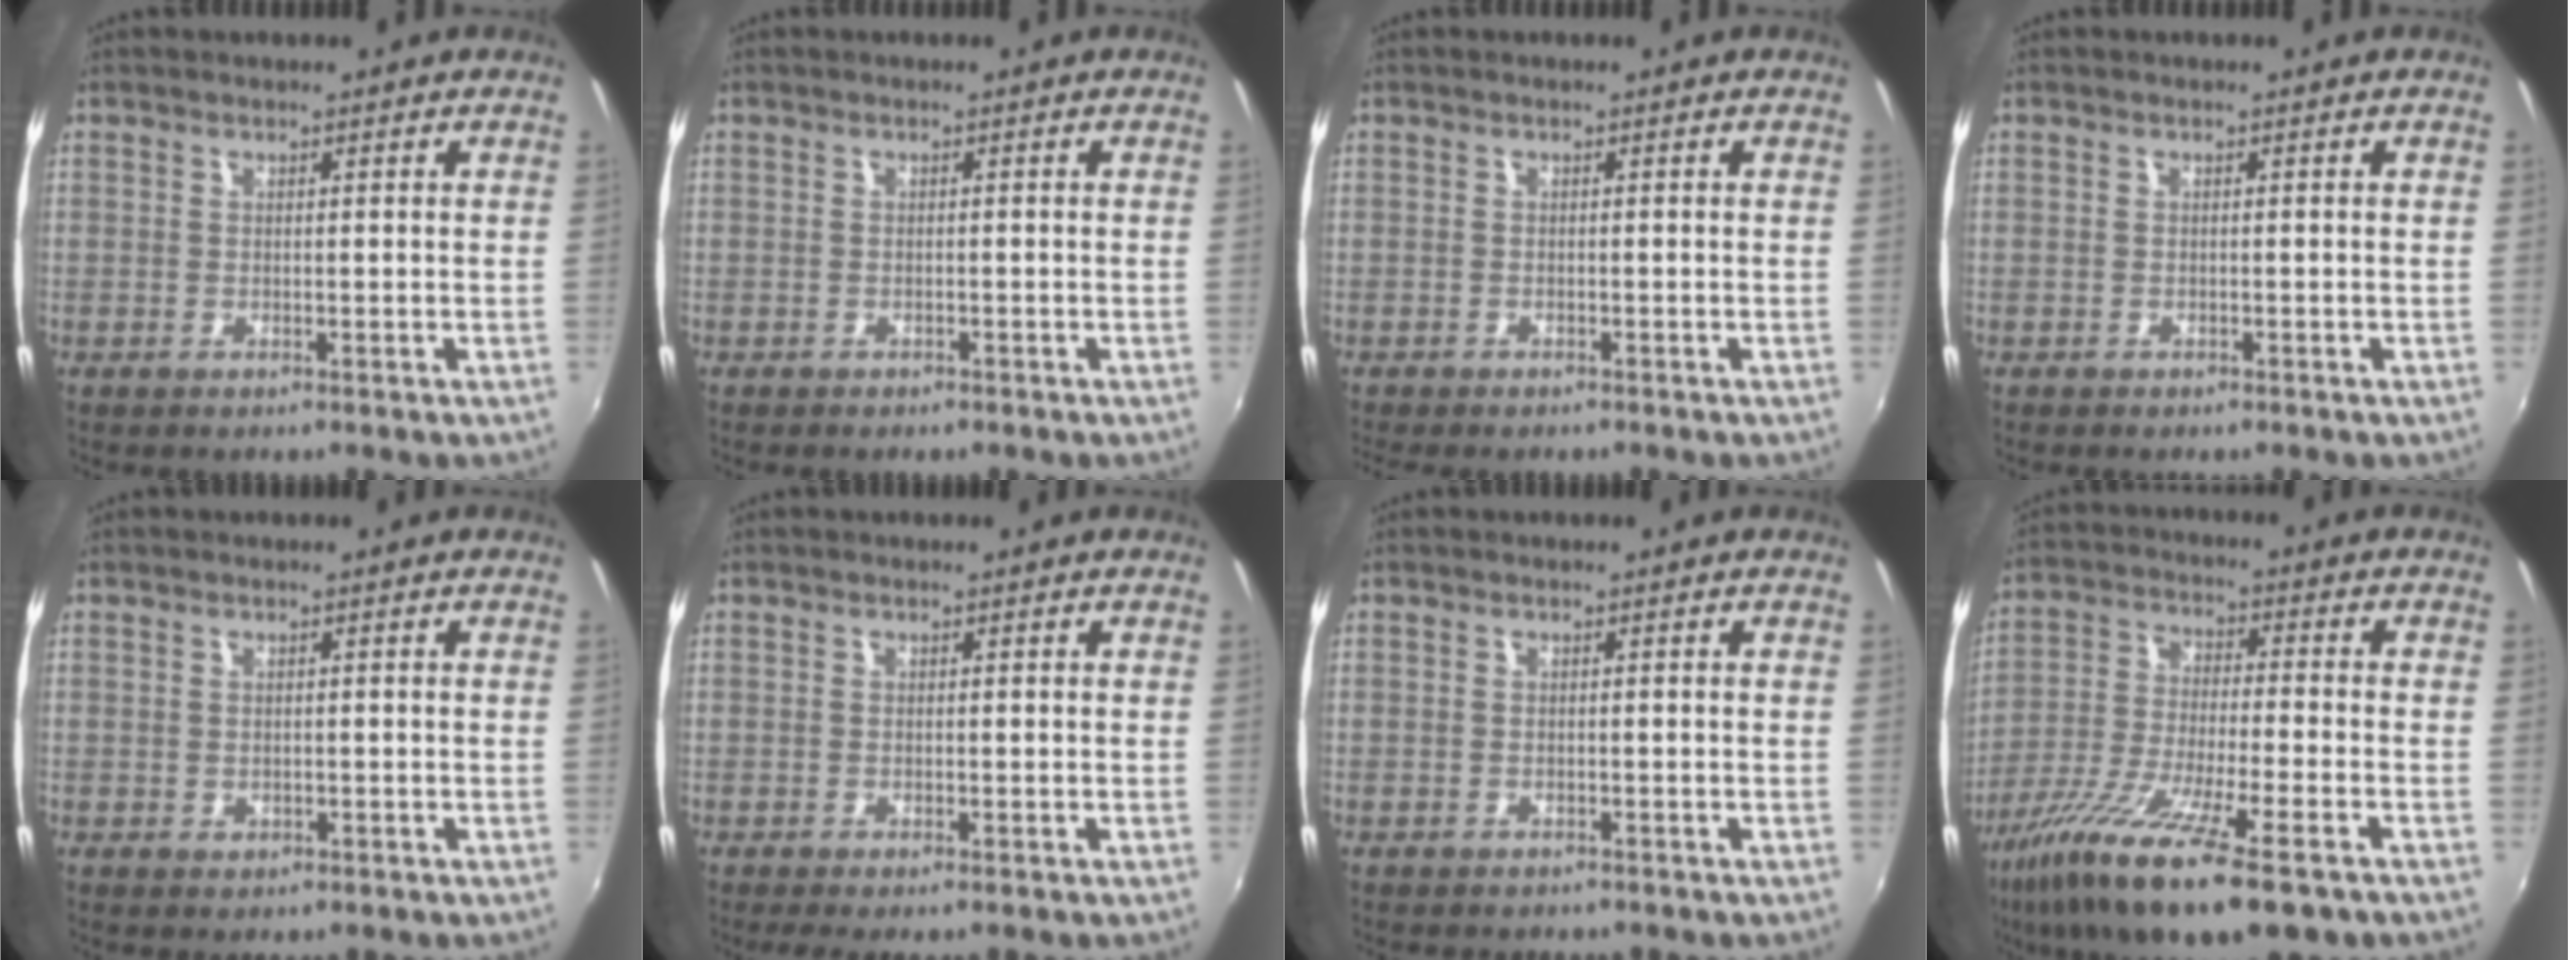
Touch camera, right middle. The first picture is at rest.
{"total": 1.3, "force": [-1.1, 0.6, 0.3], "torque": [-0.011, -0.004, -0.015]}
{"total": 3.5, "force": [-3.0, 1.0, 1.5], "torque": [-0.036, -0.023, -0.047]}
{"total": 0.7, "force": [-0.6, 0.4, 0.2], "torque": [-0.006, -0.002, -0.009]}
{"total": 0.7, "force": [-0.2, 0.7, 0.2], "torque": [-0.001, -0.003, -0.003]}
{"total": 1.4, "force": [-1.0, -0.1, 0.9], "torque": [-0.020, -0.006, -0.018]}
{"total": 1.6, "force": [-1.5, 0.6, 0.3], "torque": [-0.012, -0.009, -0.020]}
{"total": 18.3, "force": [-11.5, 3.4, 13.8], "torque": [-0.269, -0.060, -0.209]}